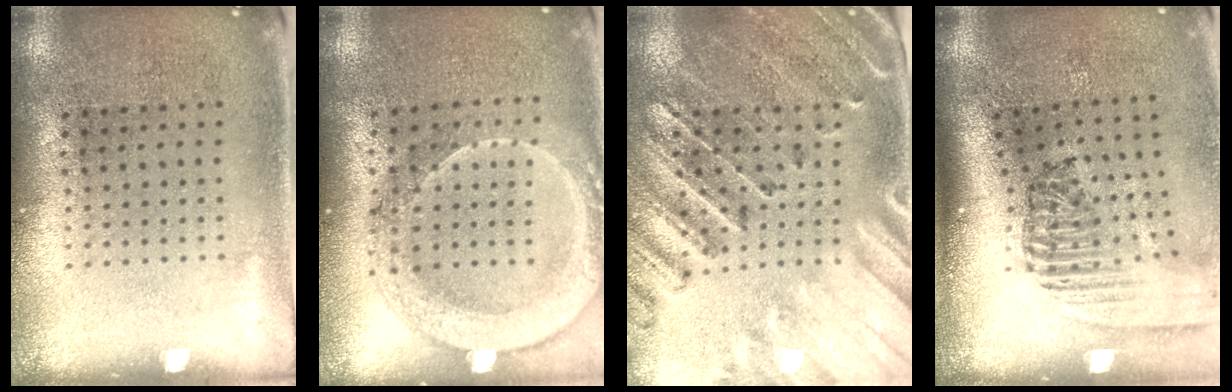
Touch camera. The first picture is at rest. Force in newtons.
{"total": 2.1, "press": 2.0, "slide": 0.7}
{"total": 2.9, "press": 2.7, "slide": 0.9}
{"total": 2.3, "press": 1.6, "slide": 1.7}